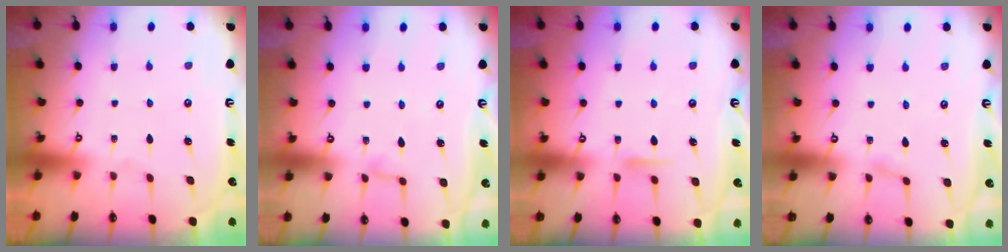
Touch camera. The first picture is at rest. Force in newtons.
{"total": 2.5, "press": 2.5, "slide": 0.2}
{"total": 6.7, "press": 6.7, "slide": 0.7}
{"total": 1.2, "press": 1.2, "slide": 0.1}